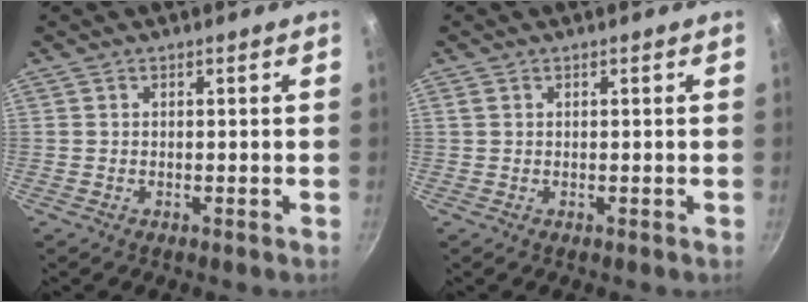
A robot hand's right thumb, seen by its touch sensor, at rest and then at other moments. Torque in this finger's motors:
{"motor_torque": [-0.32, 0.06, 0.25, -0.44, 0.00]}